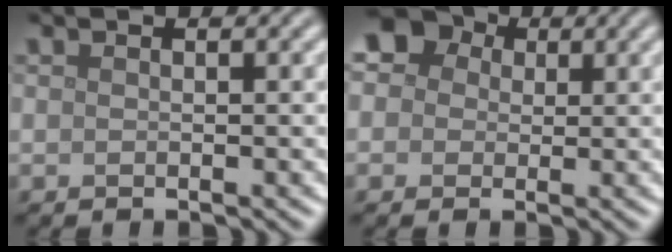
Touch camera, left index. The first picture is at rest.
{"total": 8.2, "force": [2.9, 6.7, 3.6], "torque": [-0.065, 0.038, 0.010]}